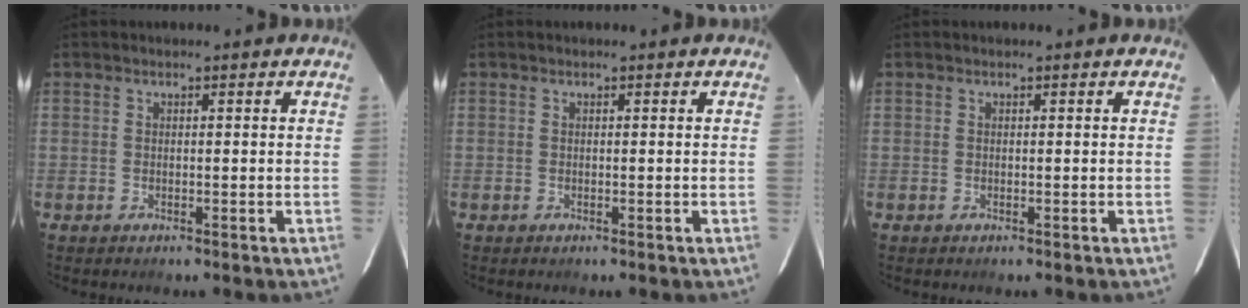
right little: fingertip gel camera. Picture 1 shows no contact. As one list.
[{"total": 0.0}, {"total": 0.0}]